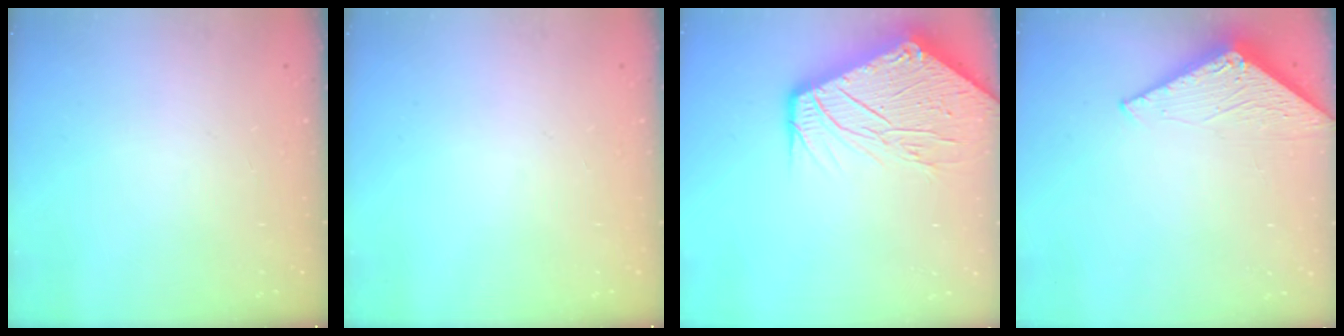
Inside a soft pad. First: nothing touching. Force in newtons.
{"total": 0.0}
{"total": 20.5, "press": 20.4, "slide": 1.9}
{"total": 2.8, "press": 2.8, "slide": 0.2}